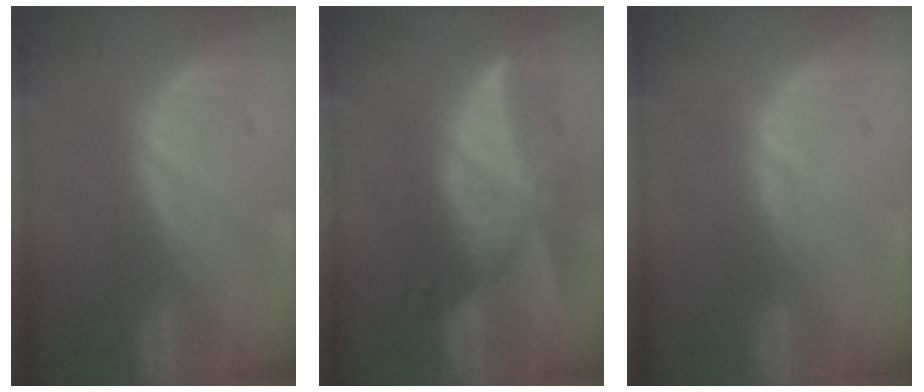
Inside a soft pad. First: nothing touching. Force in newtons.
{"total": 9.8, "press": 8.6, "slide": 4.5}
{"total": 1.7, "press": 1.4, "slide": 0.9}